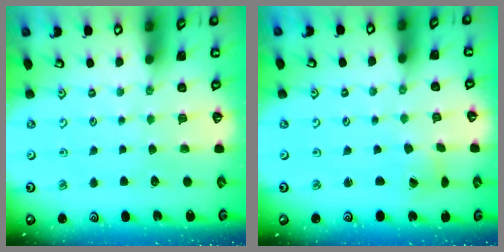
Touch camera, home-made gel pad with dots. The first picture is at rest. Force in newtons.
{"total": 1.6, "press": 1.6, "slide": 0.1}